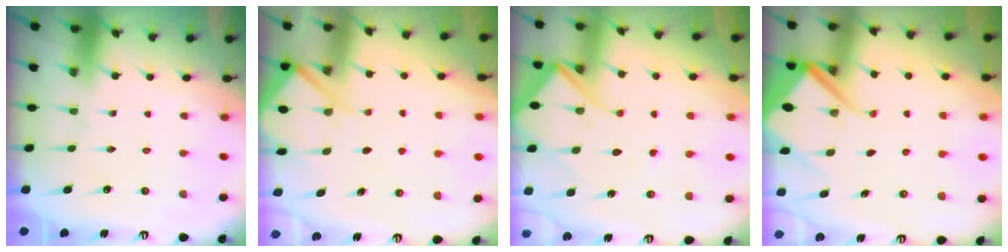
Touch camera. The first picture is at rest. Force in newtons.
{"total": 6.9, "press": 6.9, "slide": 0.5}
{"total": 11.9, "press": 11.8, "slide": 1.2}
{"total": 8.2, "press": 8.2, "slide": 0.9}